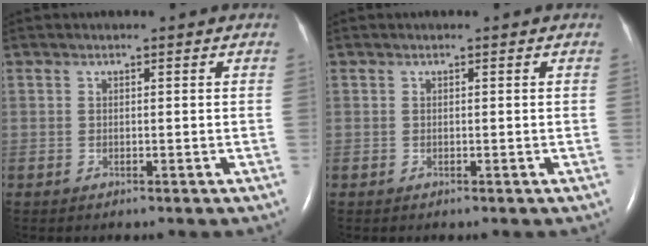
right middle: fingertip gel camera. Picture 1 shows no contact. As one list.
[{"total": 0.0}]